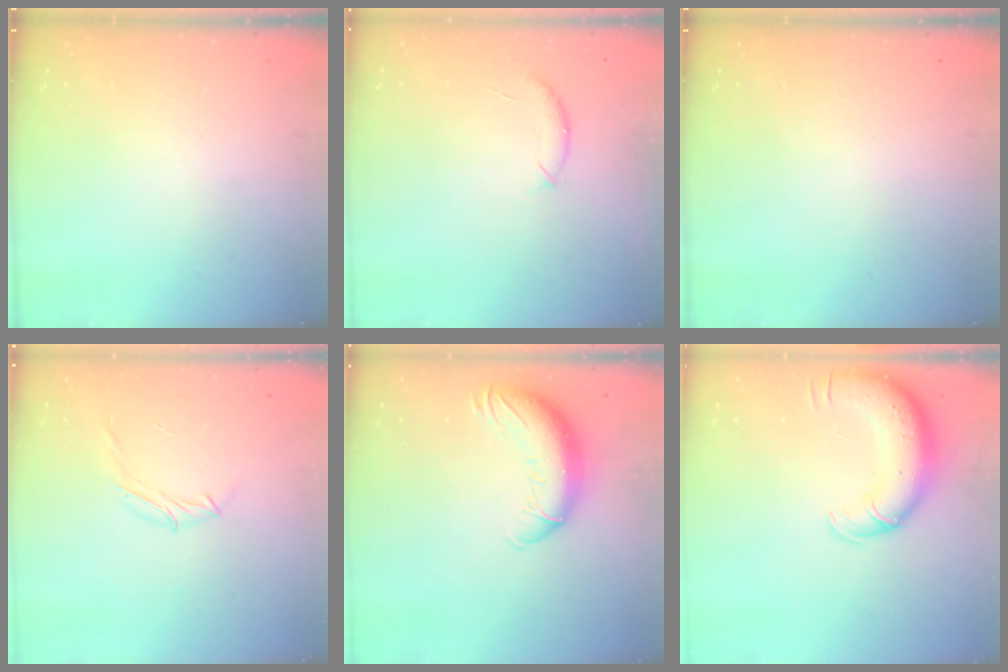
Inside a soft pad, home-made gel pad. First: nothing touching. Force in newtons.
{"total": 6.5, "press": 6.5, "slide": 1.0}
{"total": 0.0}
{"total": 6.4, "press": 6.3, "slide": 1.4}
{"total": 13.4, "press": 13.0, "slide": 3.2}
{"total": 14.4, "press": 14.0, "slide": 3.4}